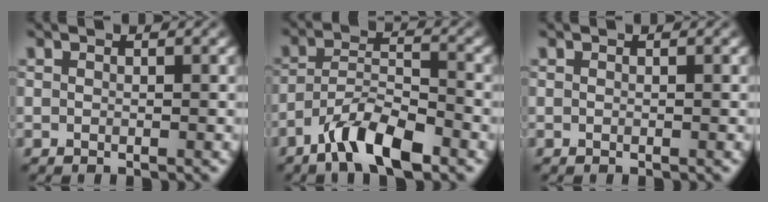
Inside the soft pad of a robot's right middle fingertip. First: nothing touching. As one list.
[{"total": 6.0, "force": [-4.2, 1.7, 4.0], "torque": [-0.068, 0.005, -0.079]}, {"total": 0.0}]